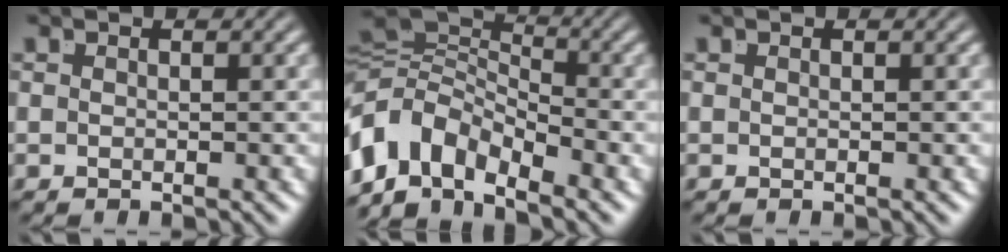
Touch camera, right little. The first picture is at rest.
{"total": 11.2, "force": [-2.9, 8.9, 6.2], "torque": [-0.146, -0.043, -0.045]}
{"total": 0.0}